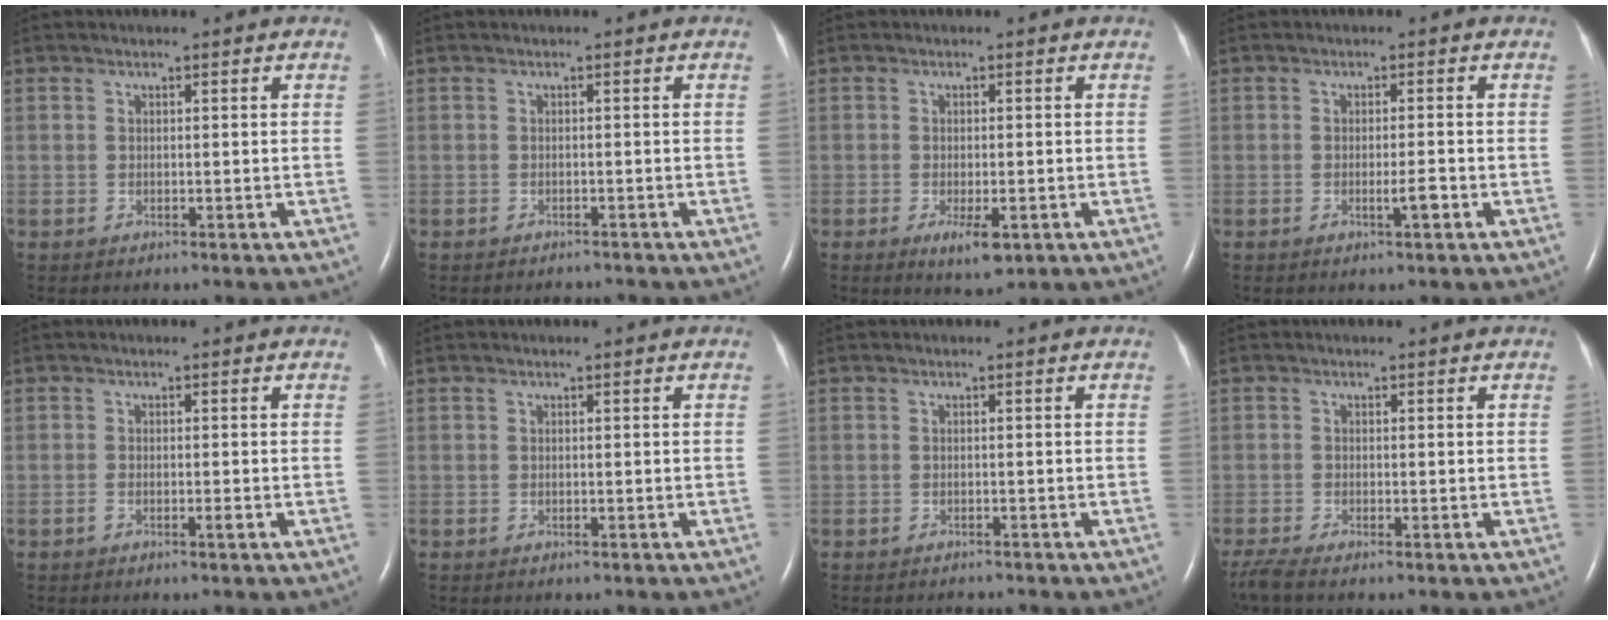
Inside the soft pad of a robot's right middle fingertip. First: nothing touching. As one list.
[{"total": 1.5, "force": [-1.4, 0.3, 0.0], "torque": [-0.002, -0.005, -0.016]}, {"total": 3.9, "force": [-1.6, 1.1, 3.3], "torque": [-0.058, -0.007, -0.019]}, {"total": 2.2, "force": [-0.9, 0.0, 1.9], "torque": [-0.035, -0.003, -0.016]}, {"total": 1.1, "force": [-0.6, 0.0, 0.9], "torque": [-0.021, -0.001, -0.012]}, {"total": 0.0}, {"total": 1.3, "force": [-1.3, 0.2, 0.0], "torque": [-0.002, -0.004, -0.015]}, {"total": 2.8, "force": [-2.2, 0.0, 1.6], "torque": [-0.039, -0.010, -0.045]}]